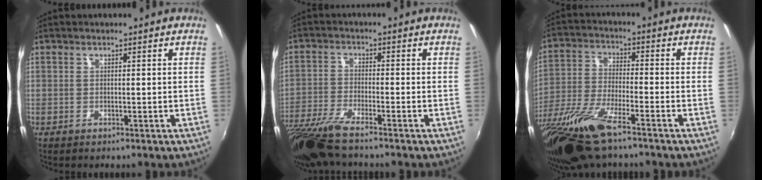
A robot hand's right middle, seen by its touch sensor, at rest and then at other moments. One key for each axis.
{"total": 10.1, "fx": -8.3, "fy": 0.8, "fz": 5.7, "tx": -0.132, "ty": -0.034, "tz": -0.159}
{"total": 15.5, "fx": -10.7, "fy": 3.3, "fz": 10.7, "tx": -0.231, "ty": -0.043, "tz": -0.207}